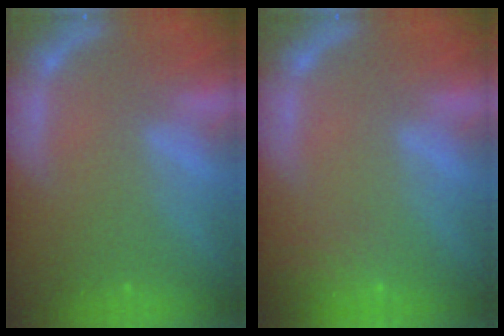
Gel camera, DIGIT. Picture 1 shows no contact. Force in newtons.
{"total": 6.1}